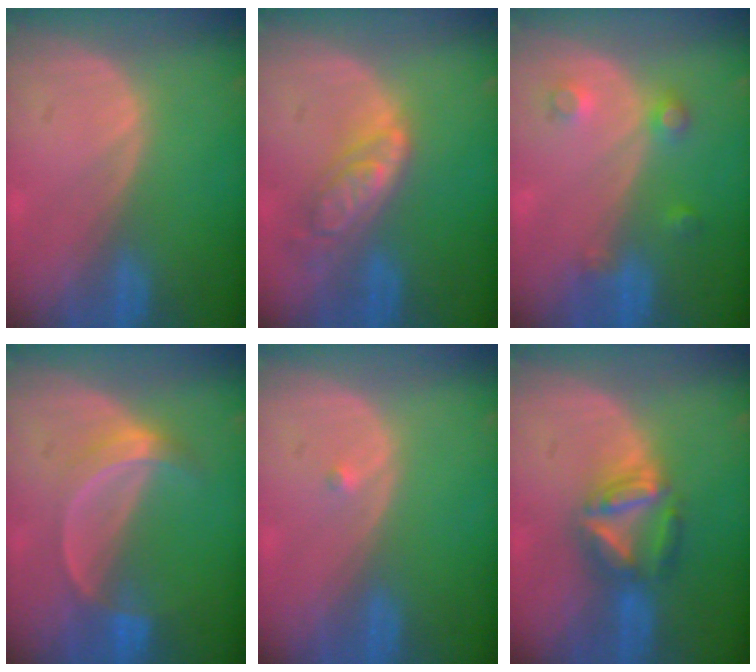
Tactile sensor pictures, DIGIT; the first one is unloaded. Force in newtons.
{"total": 6.3, "press": 5.5, "slide": 3.0}
{"total": 3.5, "press": 3.2, "slide": 1.6}
{"total": 5.3, "press": 4.8, "slide": 2.3}
{"total": 0.5, "press": 0.4, "slide": 0.3}
{"total": 6.6, "press": 6.3, "slide": 2.2}